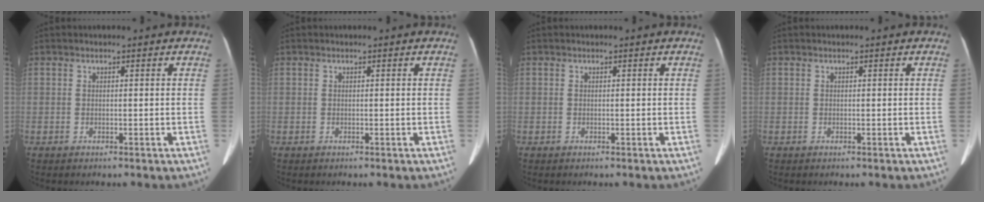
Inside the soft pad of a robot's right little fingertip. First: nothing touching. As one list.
[{"total": 0.0}, {"total": 0.0}, {"total": 0.0}]